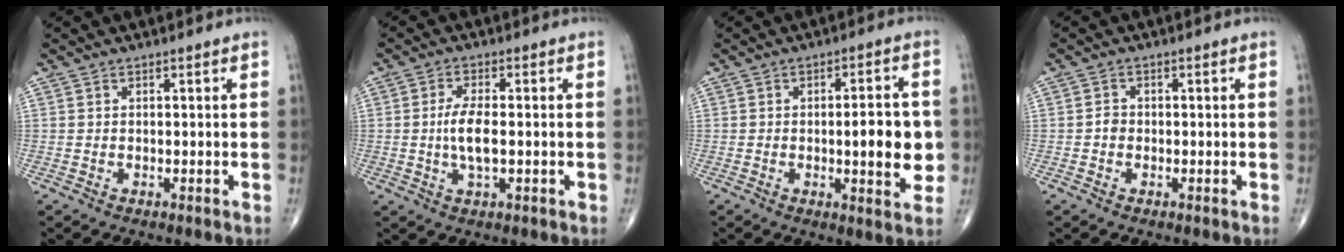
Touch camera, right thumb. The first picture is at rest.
{"total": 5.6, "force": [-0.4, 2.2, 5.2], "torque": [-0.110, -0.003, -0.010]}
{"total": 10.1, "force": [-0.8, 3.0, 9.6], "torque": [-0.117, -0.002, -0.010]}
{"total": 1.4, "force": [-0.4, 1.2, 0.7], "torque": [-0.003, 0.005, -0.009]}